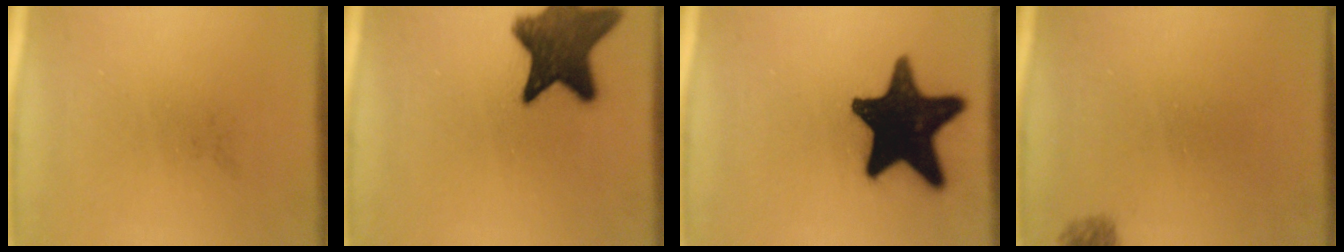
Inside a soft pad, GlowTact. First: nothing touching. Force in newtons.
{"total": 12.2}
{"total": 19.8}
{"total": 1.4}